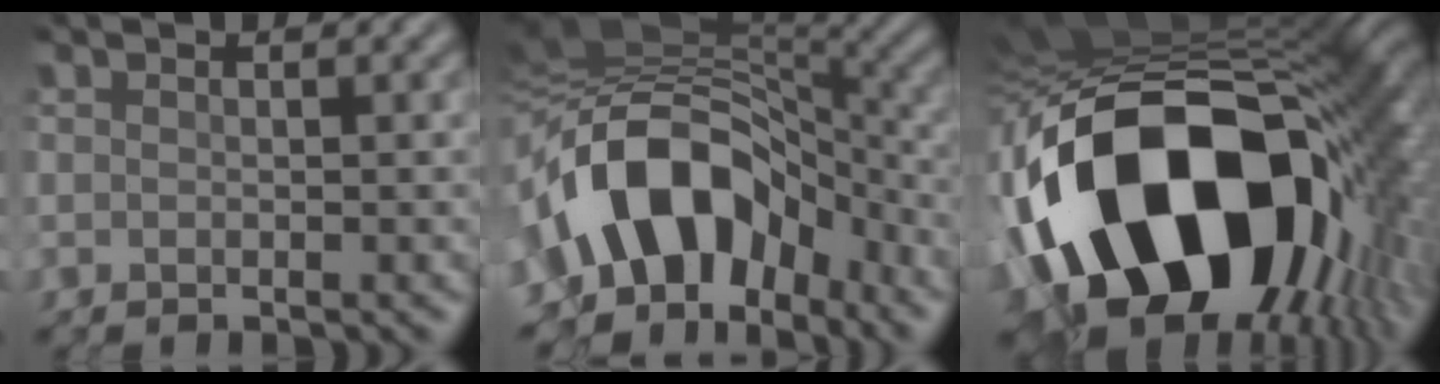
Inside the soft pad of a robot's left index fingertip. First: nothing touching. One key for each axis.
{"total": 12.7, "fx": -3.9, "fy": 8.3, "fz": 8.8, "tx": -0.143, "ty": 0.019, "tz": -0.077}
{"total": 19.9, "fx": -5.8, "fy": 12.8, "fz": 14.1, "tx": -0.263, "ty": -0.035, "tz": -0.070}